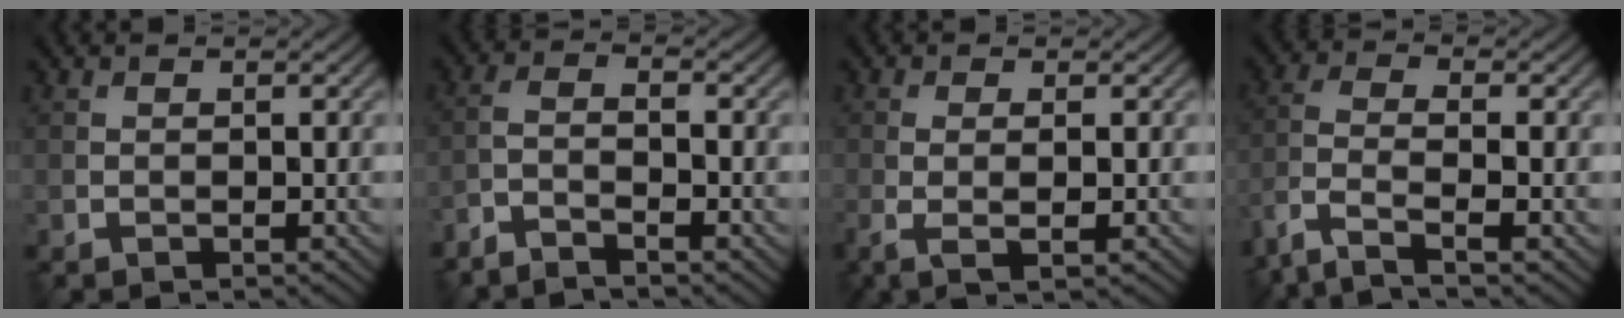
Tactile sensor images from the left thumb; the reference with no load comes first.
{"total": 3.3, "force": [-2.7, 0.3, 1.8], "torque": [-0.036, 0.001, -0.065]}
{"total": 3.0, "force": [-0.5, 0.6, 2.9], "torque": [-0.061, -0.002, -0.010]}
{"total": 6.2, "force": [-4.1, 1.5, 4.3], "torque": [-0.090, -0.002, -0.094]}